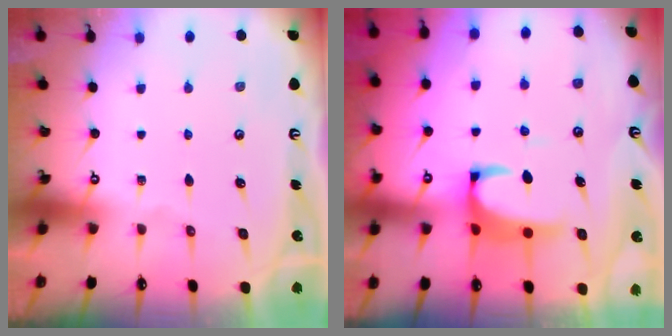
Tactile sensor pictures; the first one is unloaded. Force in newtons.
{"total": 2.7, "press": 2.5, "slide": 1.1}